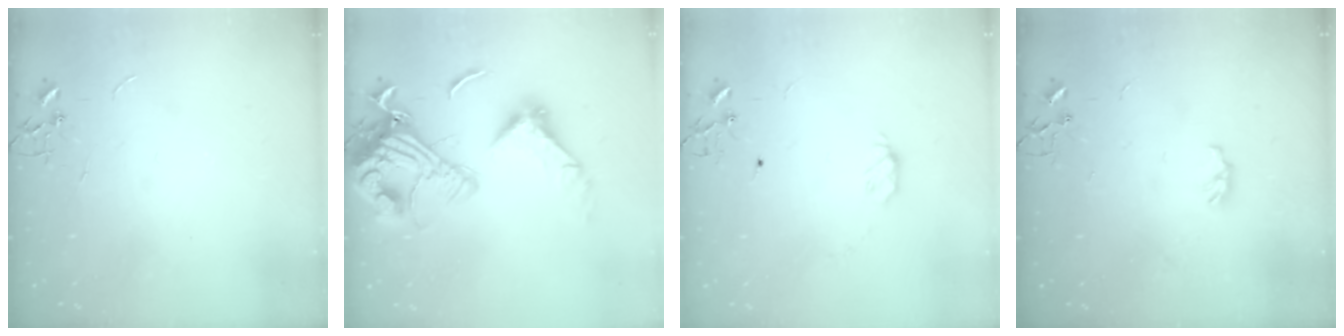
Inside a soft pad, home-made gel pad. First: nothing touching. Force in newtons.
{"total": 21.7, "press": 21.5, "slide": 2.5}
{"total": 4.6, "press": 4.6, "slide": 0.4}
{"total": 3.7, "press": 3.7, "slide": 0.6}